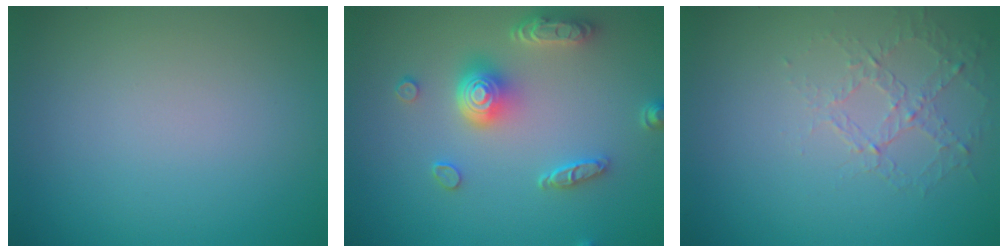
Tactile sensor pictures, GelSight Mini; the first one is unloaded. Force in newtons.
{"total": 4.9, "press": 3.9, "slide": 2.9}
{"total": 1.4, "press": 0.8, "slide": 1.2}